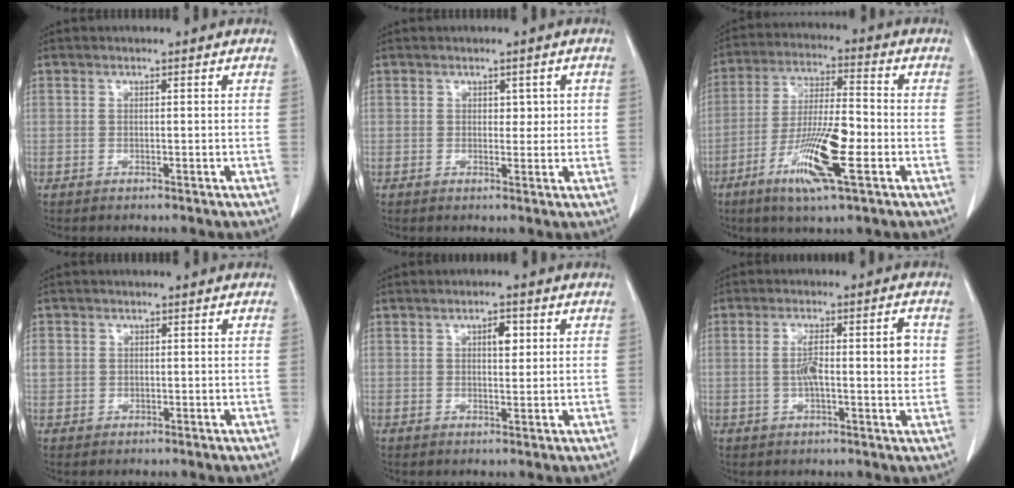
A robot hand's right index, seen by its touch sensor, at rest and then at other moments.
{"total": 2.1, "force": [0.6, 1.4, 1.5], "torque": [-0.010, 0.003, 0.007]}
{"total": 12.5, "force": [-4.7, 1.5, 11.4], "torque": [-0.217, -0.012, -0.085]}
{"total": 2.5, "force": [0.3, 2.4, 0.8], "torque": [-0.019, 0.014, 0.013]}
{"total": 2.7, "force": [0.9, 1.2, 2.2], "torque": [-0.032, 0.001, 0.013]}
{"total": 7.7, "force": [0.5, 1.5, 7.5], "torque": [-0.124, 0.016, 0.009]}